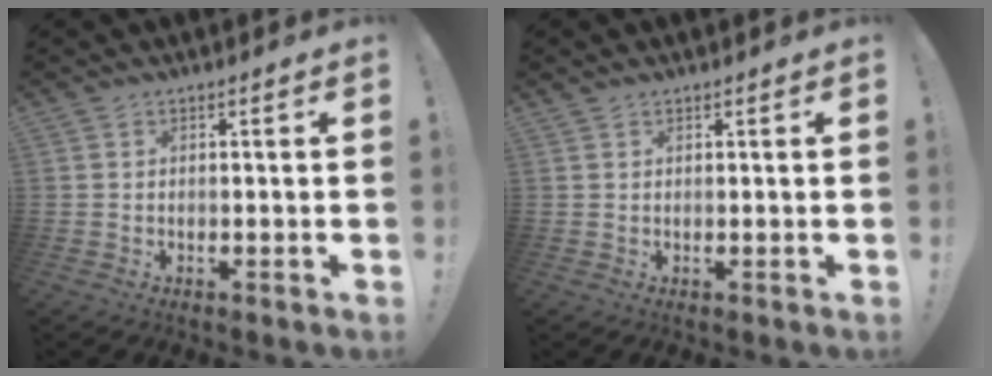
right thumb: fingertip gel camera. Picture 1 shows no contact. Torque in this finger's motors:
{"motor_torque": [0.17, -0.28, -0.03, -0.04, 0.09]}